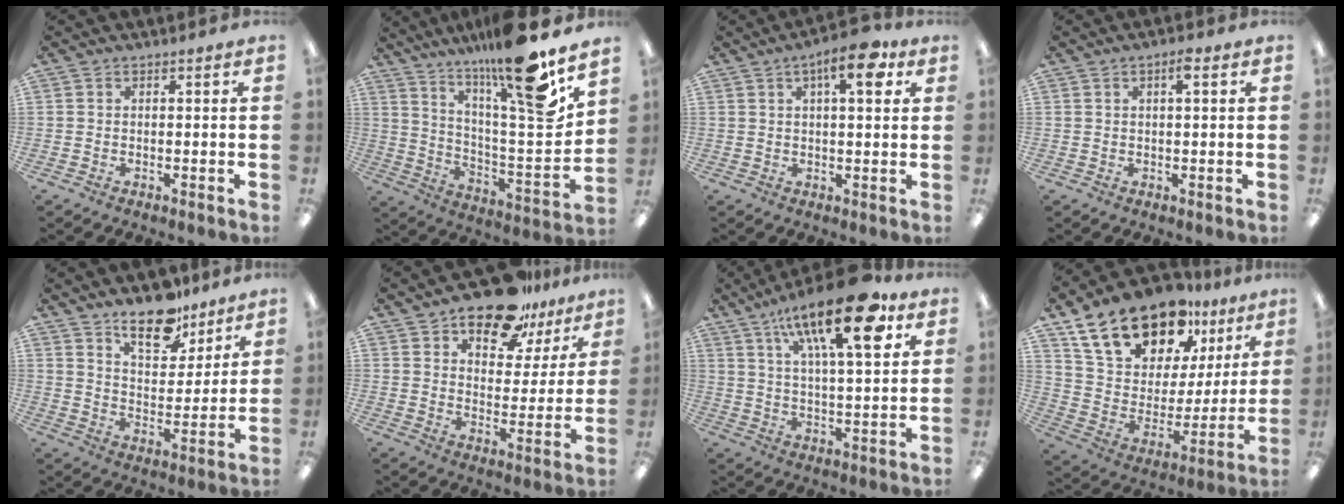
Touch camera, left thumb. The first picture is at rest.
{"total": 20.4, "force": [15.9, 1.7, 12.7], "torque": [-0.202, -0.118, 0.246]}
{"total": 9.7, "force": [4.5, 3.6, 7.8], "torque": [-0.102, -0.012, 0.067]}
{"total": 2.5, "force": [1.0, 0.7, 2.2], "torque": [-0.038, 0.004, 0.014]}
{"total": 13.0, "force": [10.3, 5.6, 5.4], "torque": [-0.074, -0.065, 0.186]}
{"total": 15.2, "force": [11.8, 7.0, 6.5], "torque": [-0.099, -0.074, 0.209]}
{"total": 20.9, "force": [11.5, 6.7, 16.1], "torque": [-0.247, -0.046, 0.176]}
{"total": 20.9, "force": [15.7, 10.7, 8.6], "torque": [-0.166, -0.095, 0.287]}